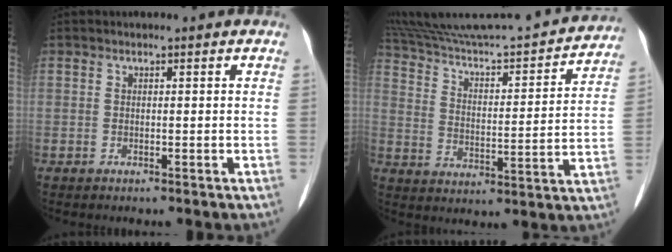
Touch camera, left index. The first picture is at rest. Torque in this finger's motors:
{"motor_torque": [-0.40, -0.83, -0.04, 0.01]}